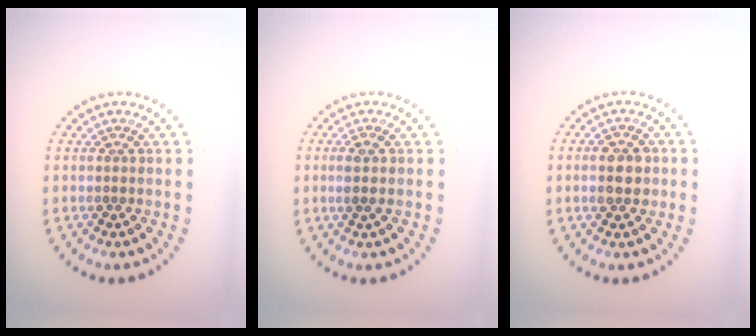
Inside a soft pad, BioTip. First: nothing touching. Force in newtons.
{"total": 1.5, "press": 1.2, "slide": 0.8}
{"total": 2.8, "press": 2.8, "slide": 0.2}